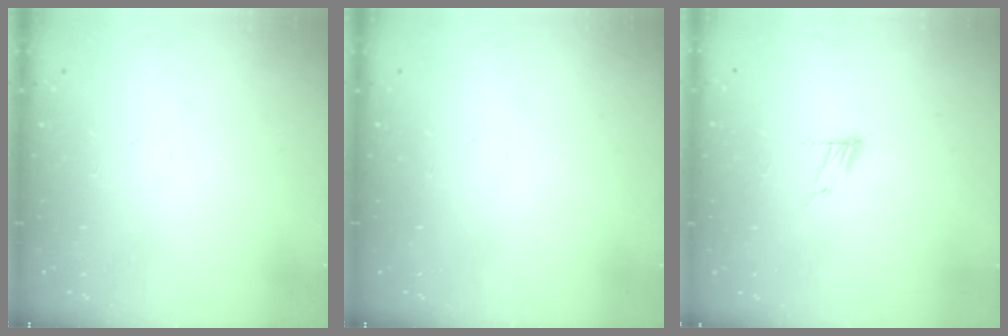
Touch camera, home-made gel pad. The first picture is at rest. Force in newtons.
{"total": 0.0}
{"total": 6.1, "press": 6.1, "slide": 0.5}